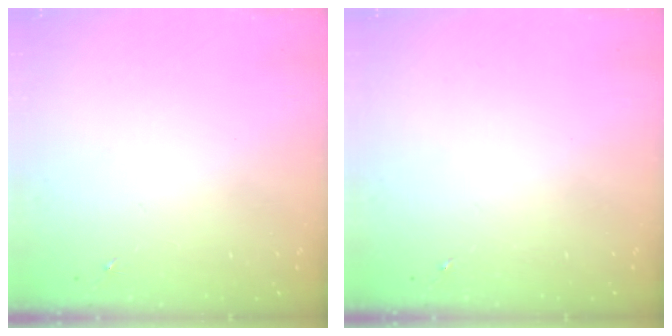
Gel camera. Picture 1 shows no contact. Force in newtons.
{"total": 0.0}